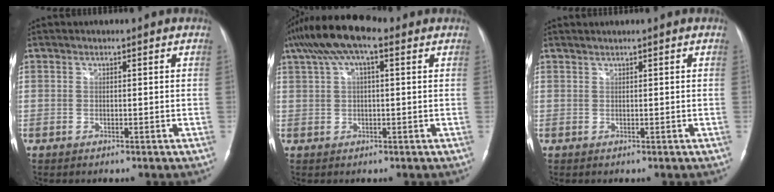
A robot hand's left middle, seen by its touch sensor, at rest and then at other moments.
{"total": 10.1, "force": [5.6, 3.1, 7.8], "torque": [-0.155, 0.044, 0.094]}
{"total": 1.0, "force": [0.8, -0.2, 0.5], "torque": [-0.014, 0.010, 0.019]}